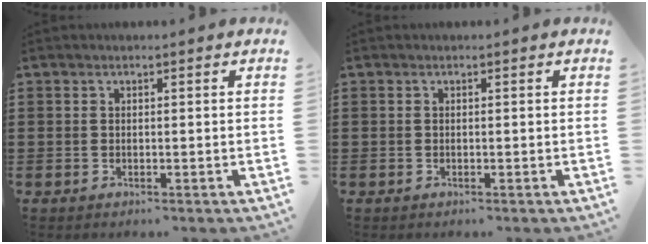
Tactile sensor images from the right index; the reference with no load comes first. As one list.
[{"total": 0.0}]